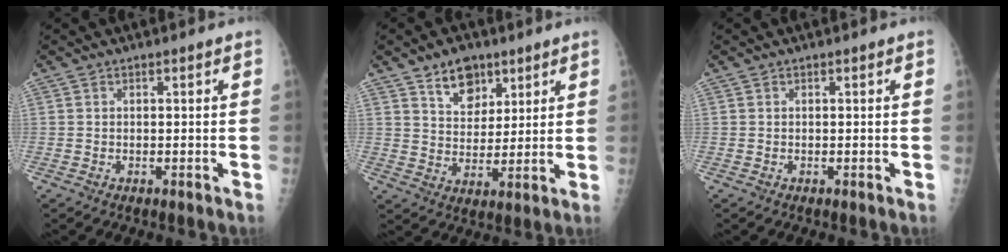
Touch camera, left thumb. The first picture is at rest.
{"total": 8.2, "force": [5.2, 5.2, 3.8], "torque": [-0.031, -0.031, 0.090]}
{"total": 0.0}